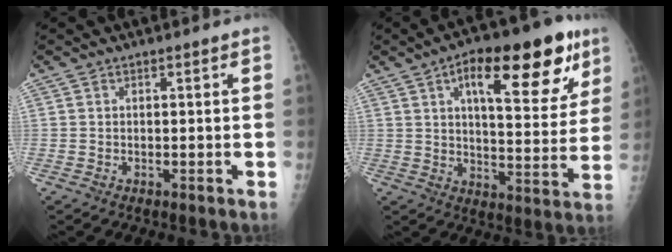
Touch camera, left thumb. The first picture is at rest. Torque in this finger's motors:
{"motor_torque": [0.44, 0.65, 0.47, -0.29, 0.14]}